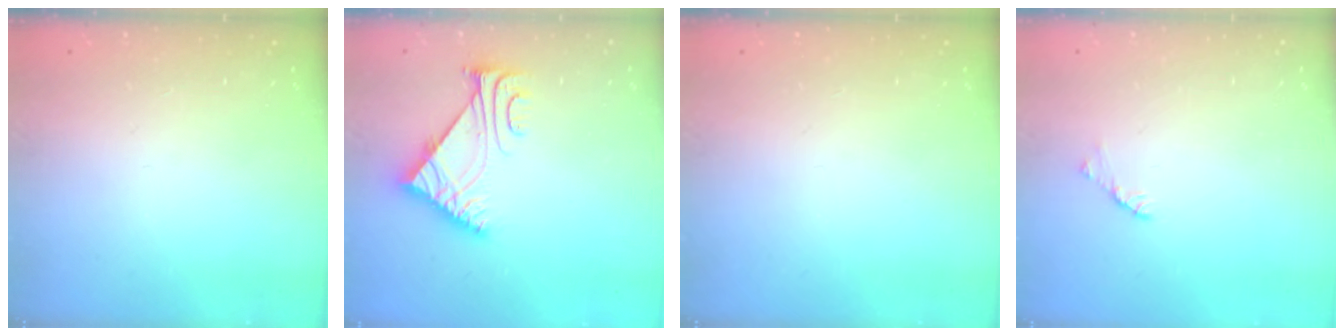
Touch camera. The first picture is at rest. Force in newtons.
{"total": 6.7, "press": 6.7, "slide": 0.8}
{"total": 0.0}
{"total": 1.7, "press": 1.6, "slide": 0.4}